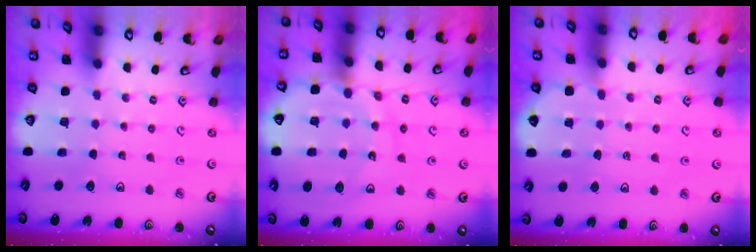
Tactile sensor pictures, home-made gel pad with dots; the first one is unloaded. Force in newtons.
{"total": 13.5, "press": 13.4, "slide": 1.5}
{"total": 4.8, "press": 4.8, "slide": 0.5}